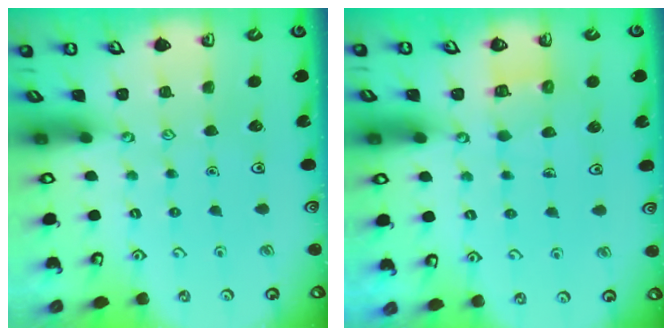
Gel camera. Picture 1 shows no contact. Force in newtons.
{"total": 5.1, "press": 5.1, "slide": 0.5}